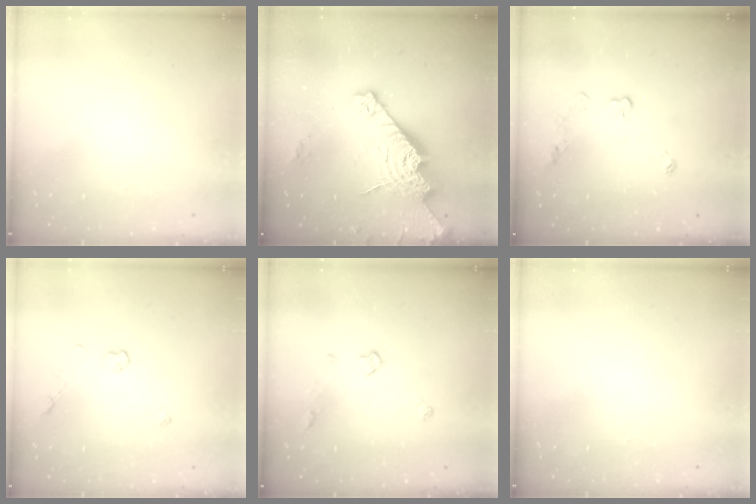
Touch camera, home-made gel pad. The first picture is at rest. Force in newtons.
{"total": 19.6, "press": 19.5, "slide": 1.8}
{"total": 6.1, "press": 6.0, "slide": 0.6}
{"total": 4.5, "press": 4.5, "slide": 0.6}
{"total": 6.3, "press": 6.3, "slide": 0.7}
{"total": 0.0}